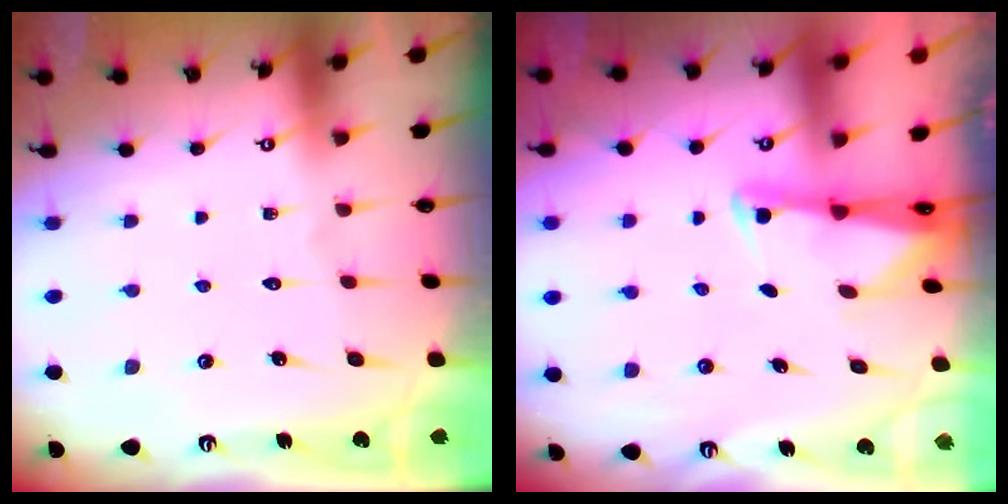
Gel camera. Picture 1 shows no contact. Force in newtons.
{"total": 2.0, "press": 2.0, "slide": 0.3}